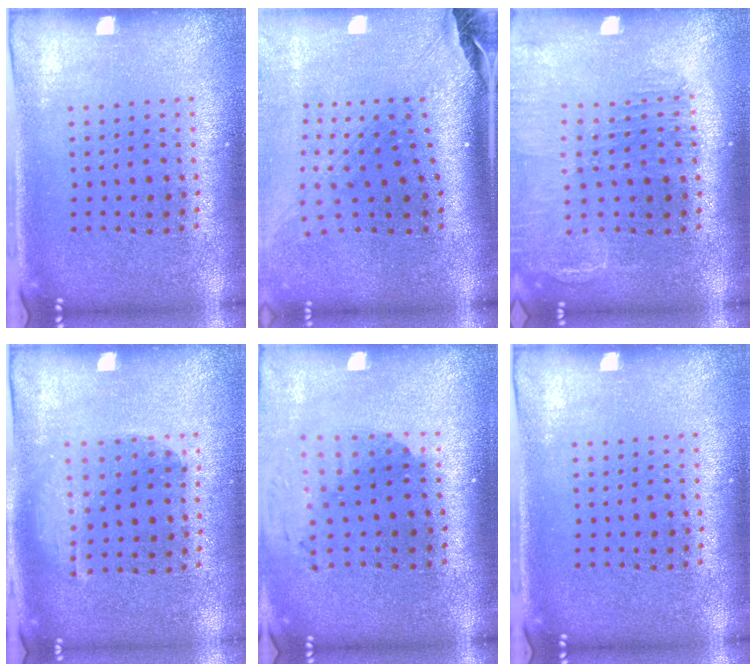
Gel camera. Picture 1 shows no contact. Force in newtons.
{"total": 2.8, "press": 2.1, "slide": 1.9}
{"total": 1.5, "press": 1.4, "slide": 0.2}
{"total": 1.1, "press": 1.1, "slide": 0.1}
{"total": 1.9, "press": 1.4, "slide": 1.3}
{"total": 0.0}